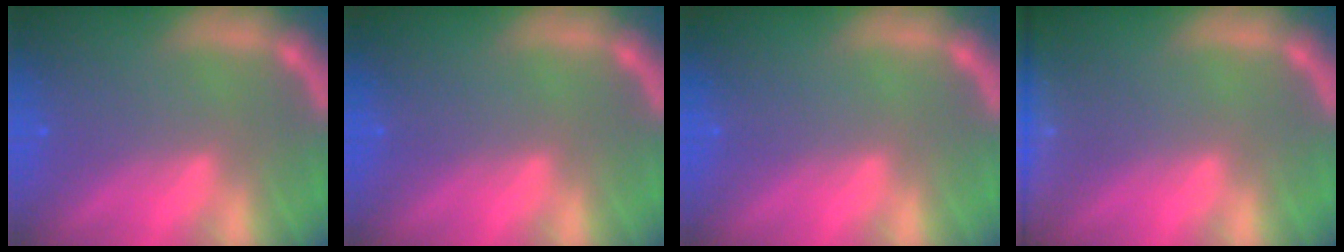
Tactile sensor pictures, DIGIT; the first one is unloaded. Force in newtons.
{"total": 0.0}
{"total": 0.0}
{"total": 7.4}